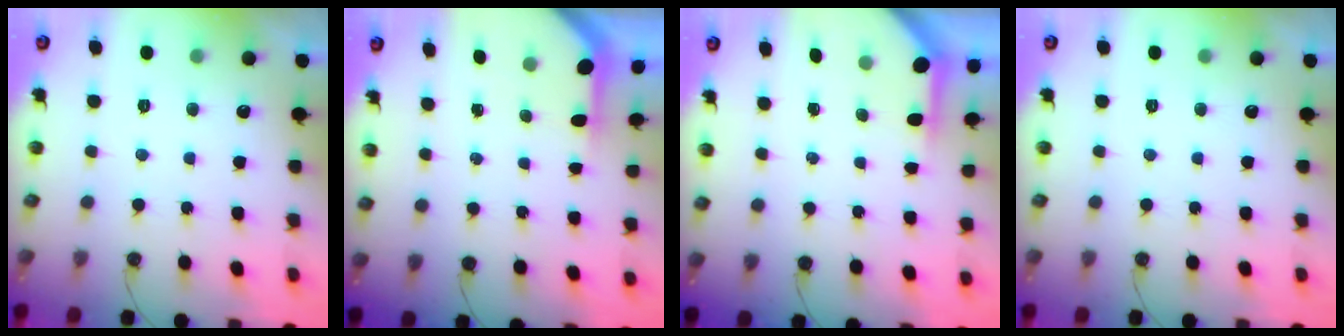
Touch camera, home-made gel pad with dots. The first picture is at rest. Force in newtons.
{"total": 2.8, "press": 2.8, "slide": 0.2}
{"total": 3.5, "press": 3.5, "slide": 0.3}
{"total": 0.0}